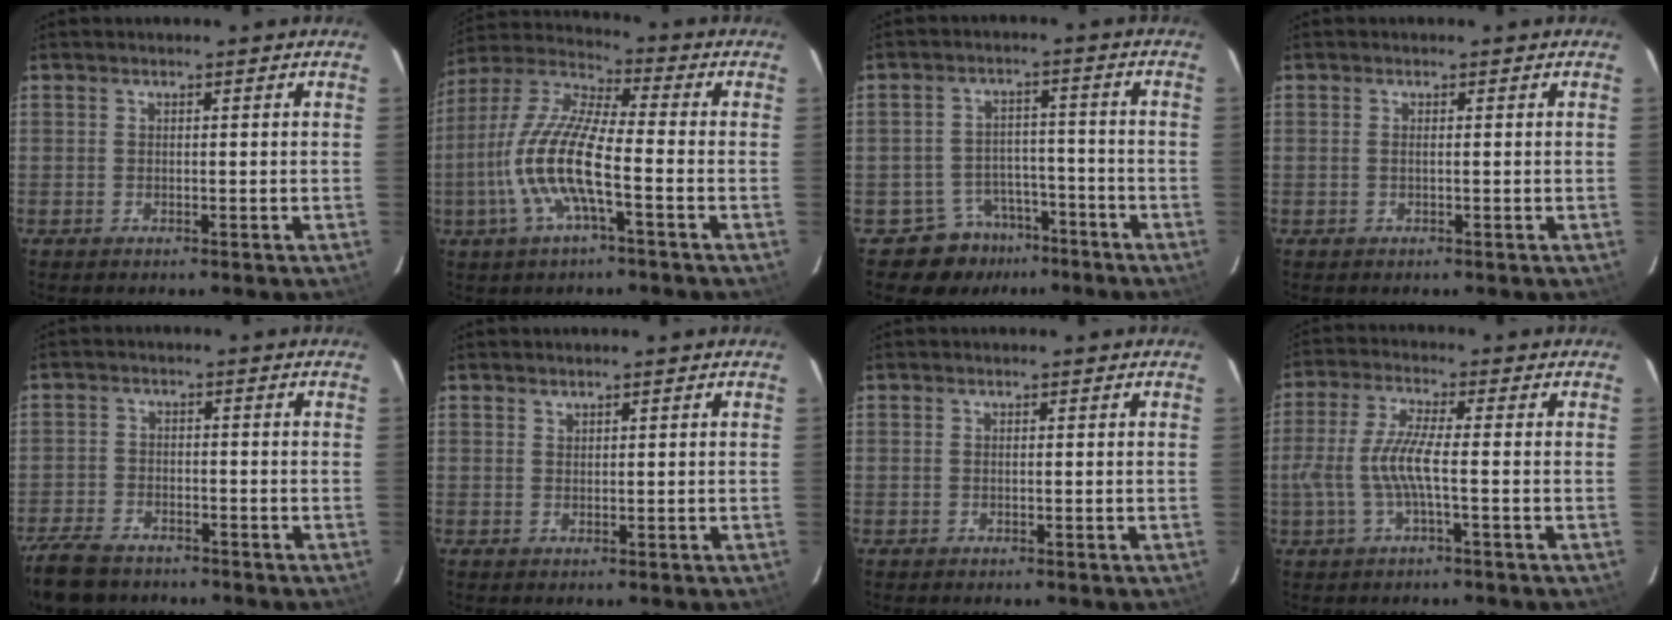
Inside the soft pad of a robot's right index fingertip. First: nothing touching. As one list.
[{"total": 13.8, "force": [-3.8, 2.7, 12.9], "torque": [-0.273, 0.000, -0.082]}, {"total": 7.7, "force": [-5.6, 5.2, 0.4], "torque": [-0.016, 0.031, -0.079]}, {"total": 0.6, "force": [0.0, -0.1, 0.6], "torque": [-0.012, 0.000, -0.002]}, {"total": 9.8, "force": [-7.6, 4.9, 3.8], "torque": [-0.114, -0.009, -0.137]}, {"total": 0.7, "force": [0.6, 0.2, 0.0], "torque": [0.000, 0.001, 0.013]}, {"total": 0.0}, {"total": 7.2, "force": [-1.7, 0.5, 7.0], "torque": [-0.155, -0.001, -0.028]}]